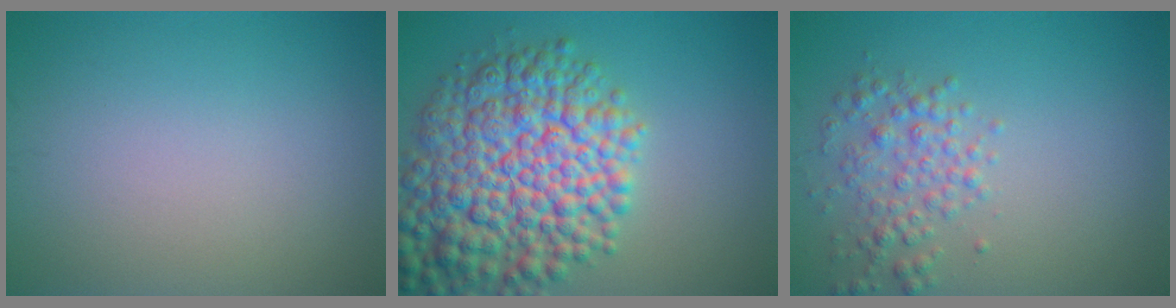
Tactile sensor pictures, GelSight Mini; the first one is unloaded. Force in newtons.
{"total": 11.5, "press": 11.5, "slide": 0.4}
{"total": 2.8, "press": 2.8, "slide": 0.1}